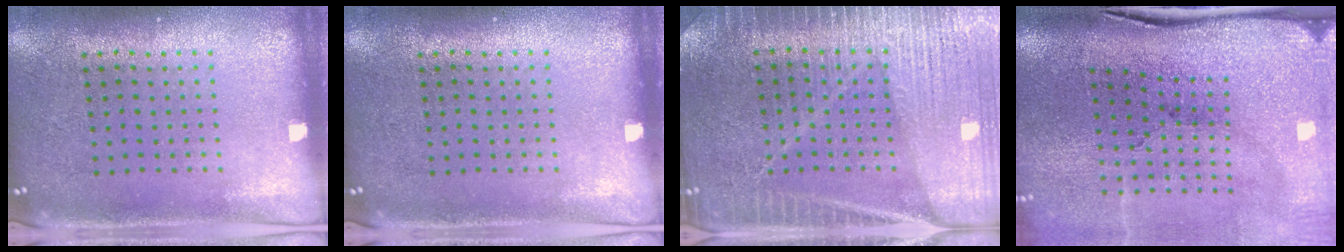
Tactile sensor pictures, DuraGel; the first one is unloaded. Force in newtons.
{"total": 0.0}
{"total": 3.9, "press": 3.8, "slide": 0.9}
{"total": 4.8, "press": 3.9, "slide": 2.9}